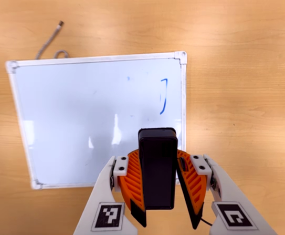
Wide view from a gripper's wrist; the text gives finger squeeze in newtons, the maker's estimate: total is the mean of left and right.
{"total": 8.2, "left": 8.1, "right": 8.4}